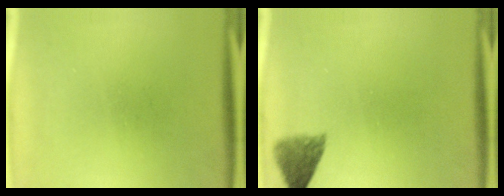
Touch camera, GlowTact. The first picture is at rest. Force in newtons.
{"total": 3.7}